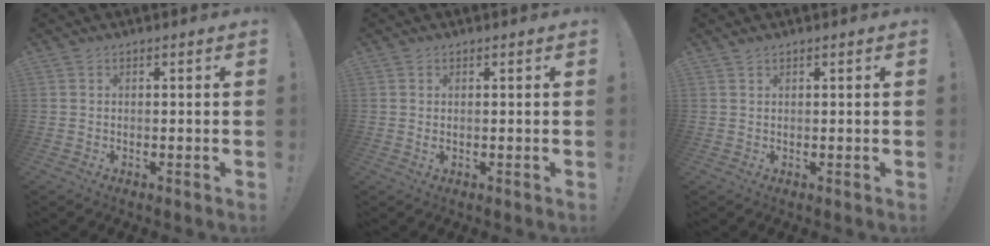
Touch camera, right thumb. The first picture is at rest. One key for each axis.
{"total": 0.9, "fx": 0.3, "fy": 0.0, "fz": 0.8, "tx": -0.013, "ty": -0.002, "tz": 0.004}
{"total": 0.6, "fx": 0.6, "fy": 0.1, "fz": 0.2, "tx": 0.002, "ty": -0.002, "tz": 0.011}